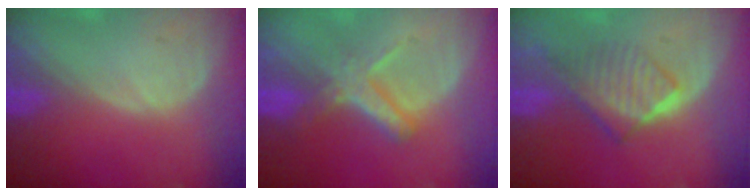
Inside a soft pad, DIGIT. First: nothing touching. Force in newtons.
{"total": 5.5, "press": 5.1, "slide": 2.2}
{"total": 6.5, "press": 5.7, "slide": 3.1}